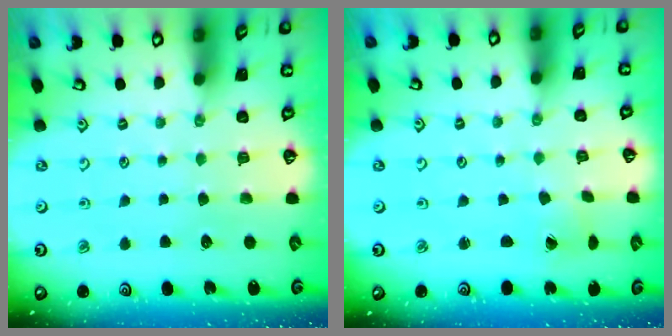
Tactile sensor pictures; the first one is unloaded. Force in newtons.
{"total": 1.4, "press": 1.4, "slide": 0.1}